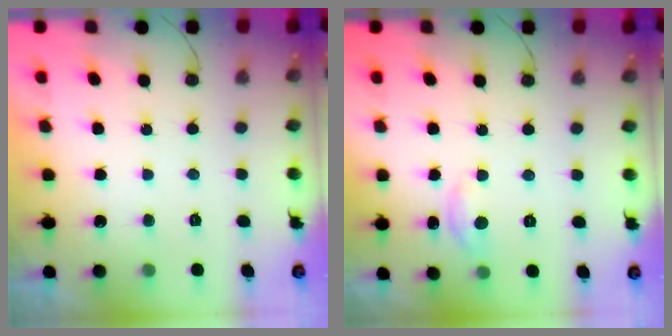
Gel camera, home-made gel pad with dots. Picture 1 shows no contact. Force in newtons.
{"total": 4.1, "press": 4.0, "slide": 0.6}